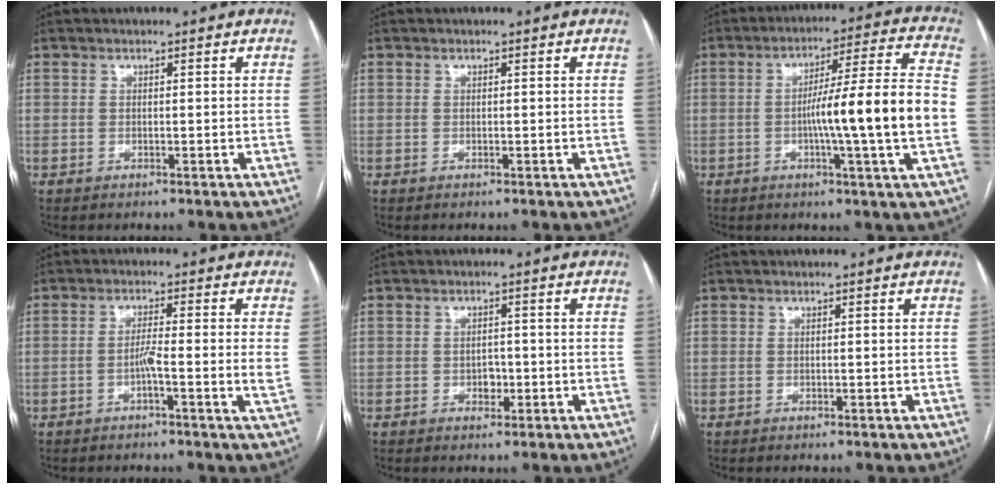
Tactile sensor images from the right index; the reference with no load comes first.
{"total": 0.0}
{"total": 14.7, "force": [-2.1, -1.2, 14.5], "torque": [-0.228, 0.006, -0.040]}
{"total": 4.0, "force": [-1.0, -0.6, 3.8], "torque": [-0.066, -0.002, -0.020]}
{"total": 2.0, "force": [-0.7, 1.4, 1.3], "torque": [-0.016, 0.005, -0.007]}
{"total": 0.0}